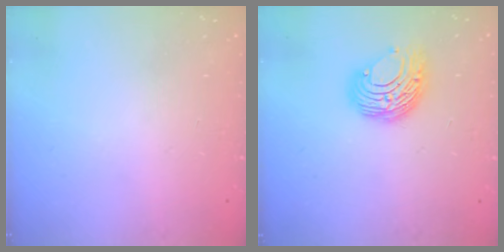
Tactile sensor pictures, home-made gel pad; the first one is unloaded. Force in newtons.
{"total": 9.1, "press": 9.1, "slide": 0.4}